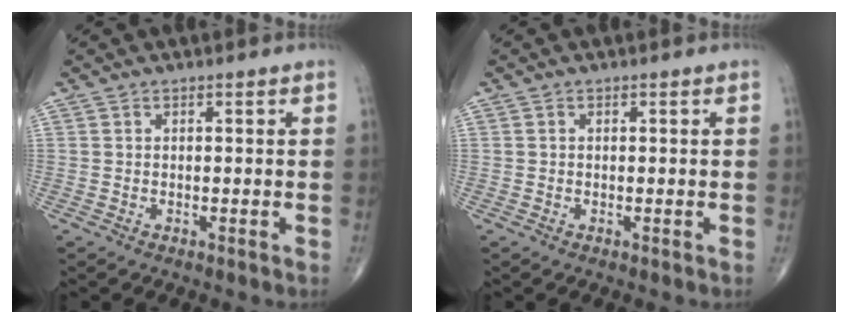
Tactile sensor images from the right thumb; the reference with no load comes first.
{"total": 0.0}